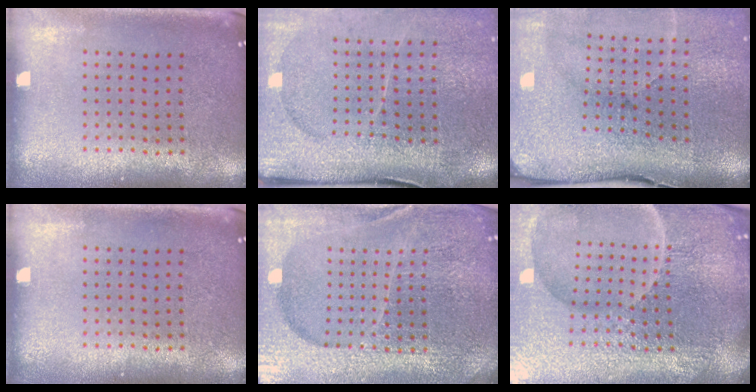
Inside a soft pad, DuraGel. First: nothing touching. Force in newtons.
{"total": 4.7, "press": 3.8, "slide": 2.7}
{"total": 5.0, "press": 3.9, "slide": 3.2}
{"total": 0.0}
{"total": 5.5, "press": 5.0, "slide": 2.4}
{"total": 6.3, "press": 5.7, "slide": 2.7}